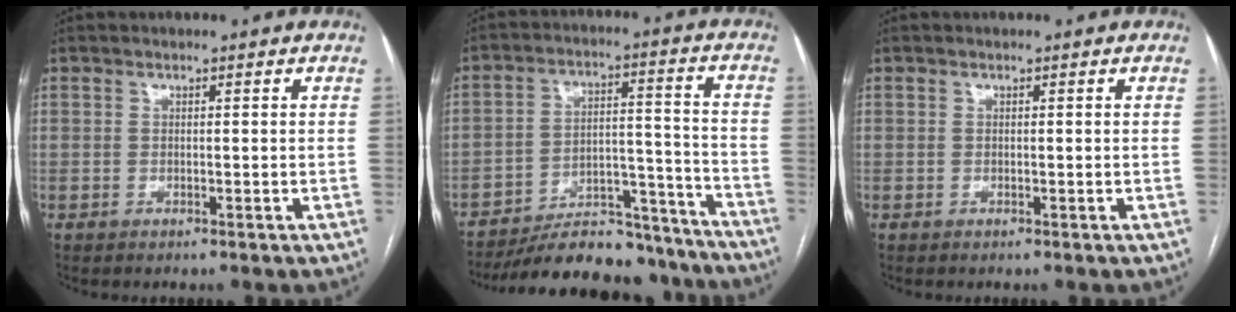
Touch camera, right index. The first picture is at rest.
{"total": 19.2, "force": [-17.7, 5.2, 5.3], "torque": [-0.065, 0.030, -0.256]}
{"total": 0.0}